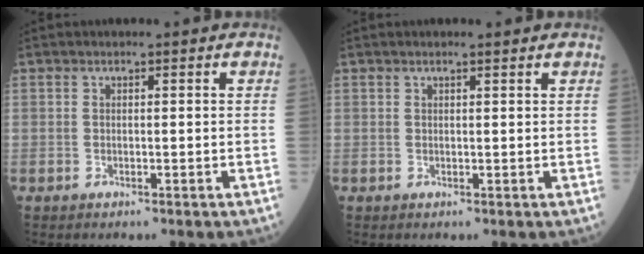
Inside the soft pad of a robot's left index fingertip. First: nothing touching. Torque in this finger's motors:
{"motor_torque": [0.22, -0.10, -0.04, 0.00]}